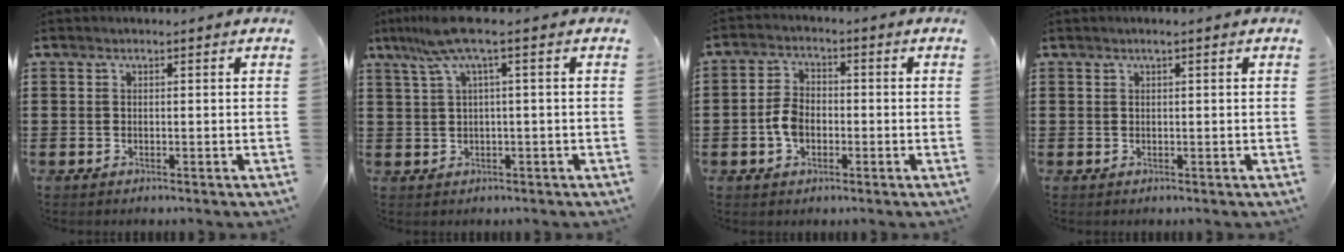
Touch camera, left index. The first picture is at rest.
{"total": 6.0, "force": [1.9, 0.3, 5.7], "torque": [-0.126, -0.003, 0.028]}
{"total": 4.4, "force": [-1.0, 2.9, 3.2], "torque": [-0.088, -0.003, -0.027]}
{"total": 0.8, "force": [0.4, 0.0, 0.7], "torque": [-0.012, 0.001, 0.007]}